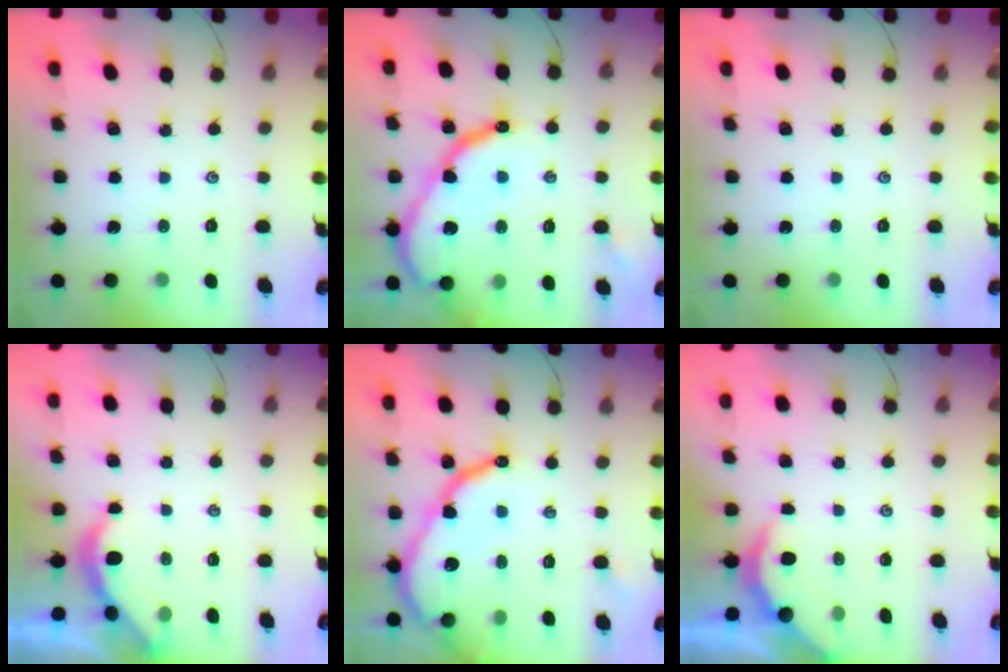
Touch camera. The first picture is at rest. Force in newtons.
{"total": 13.6, "press": 13.6, "slide": 1.3}
{"total": 0.0}
{"total": 2.9, "press": 2.9, "slide": 0.2}
{"total": 15.0, "press": 15.0, "slide": 0.6}
{"total": 2.4, "press": 2.3, "slide": 0.4}